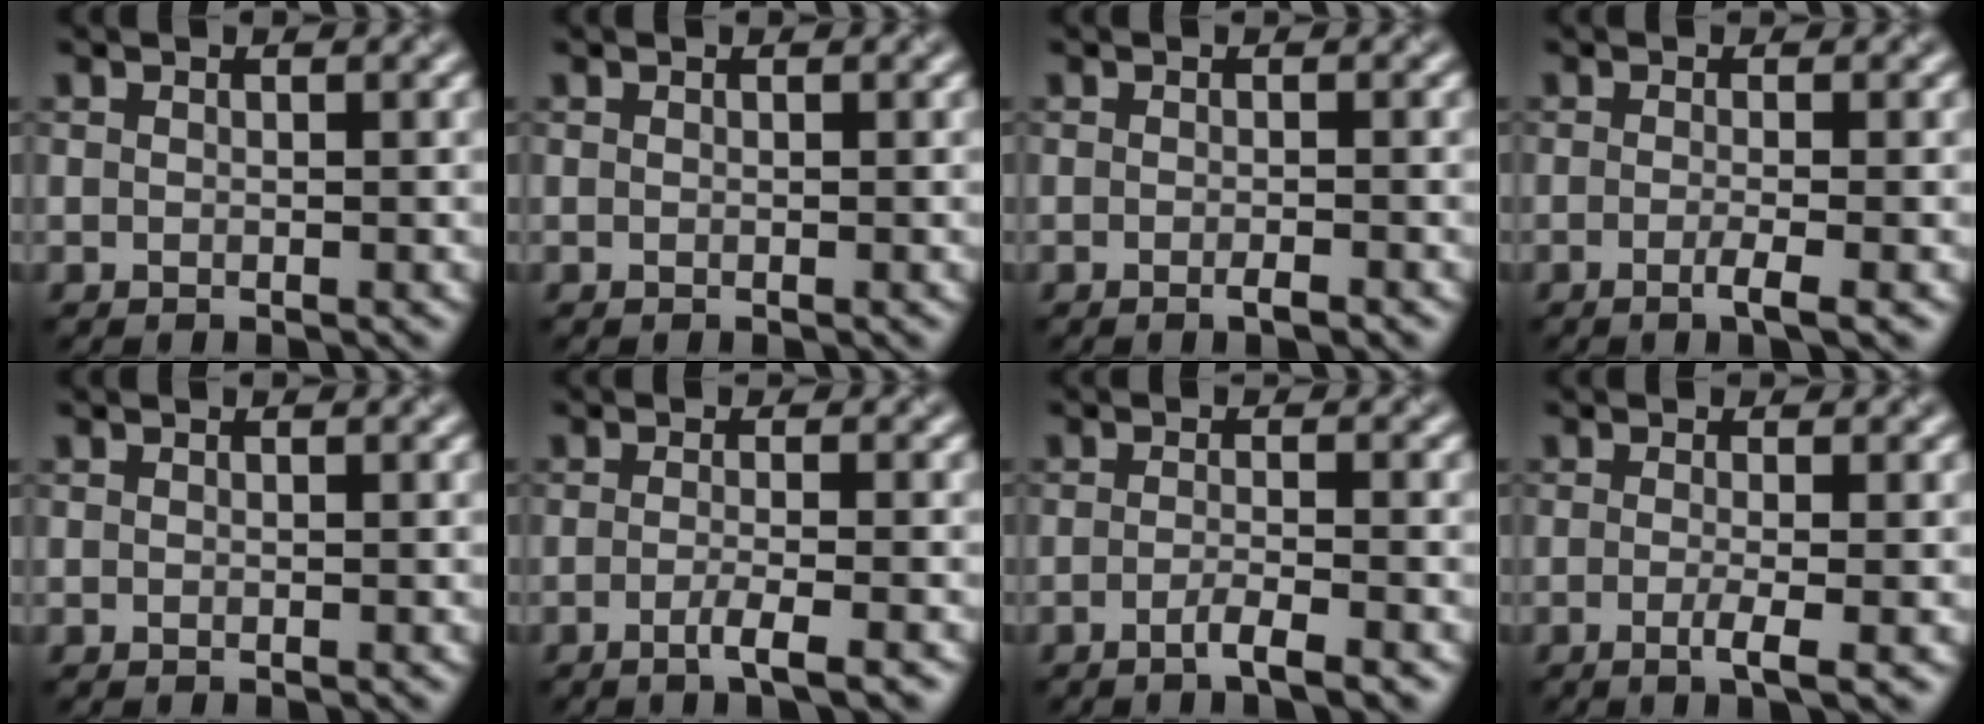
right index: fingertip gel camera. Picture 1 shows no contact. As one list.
[{"total": 0.0}, {"total": 1.1, "force": [-0.6, 0.3, 0.8], "torque": [-0.008, -0.001, -0.011]}, {"total": 2.2, "force": [-0.7, 0.7, 1.9], "torque": [-0.028, -0.001, -0.015]}, {"total": 0.0}, {"total": 2.6, "force": [-1.2, 0.7, 2.1], "torque": [-0.029, 0.002, -0.030]}, {"total": 2.5, "force": [-1.4, 0.6, 2.0], "torque": [-0.028, 0.005, -0.033]}, {"total": 2.5, "force": [-0.7, 0.7, 2.3], "torque": [-0.037, -0.004, -0.012]}]